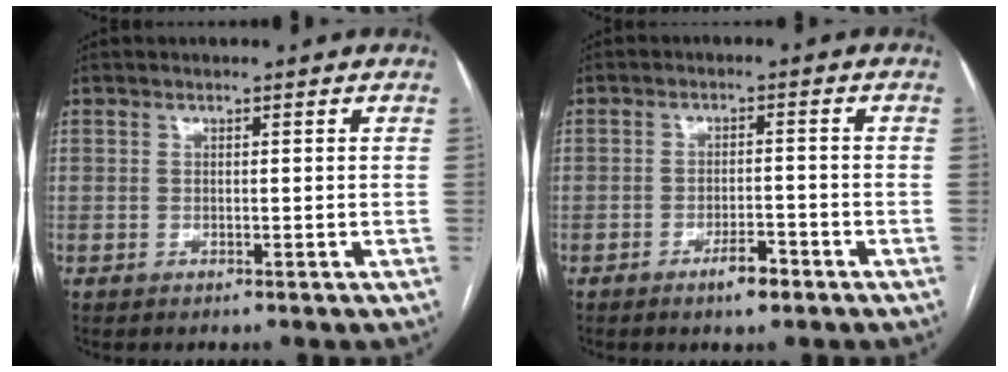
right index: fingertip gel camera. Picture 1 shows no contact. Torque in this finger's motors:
{"motor_torque": [0.05, 0.01, -0.12, -0.05]}